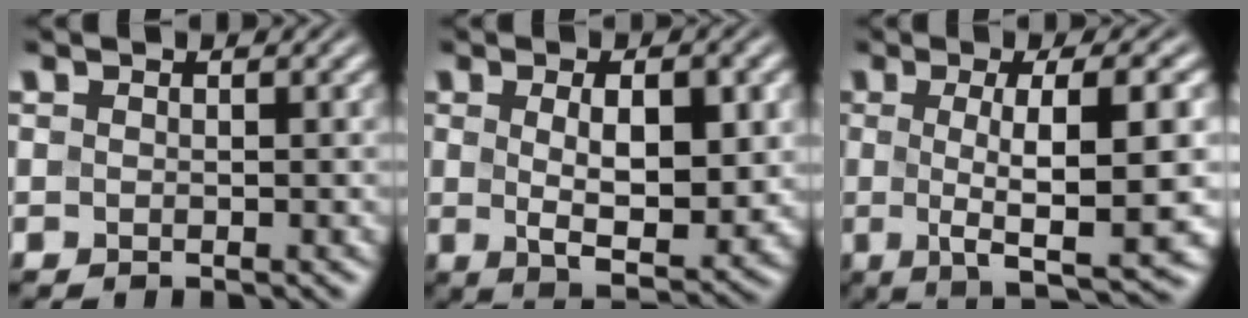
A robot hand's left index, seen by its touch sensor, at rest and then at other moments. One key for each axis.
{"total": 6.9, "fx": 0.7, "fy": 2.7, "fz": 6.3, "tx": -0.104, "ty": -0.009, "tz": 0.018}
{"total": 9.7, "fx": -0.2, "fy": 2.4, "fz": 9.5, "tx": -0.132, "ty": 0.003, "tz": -0.007}